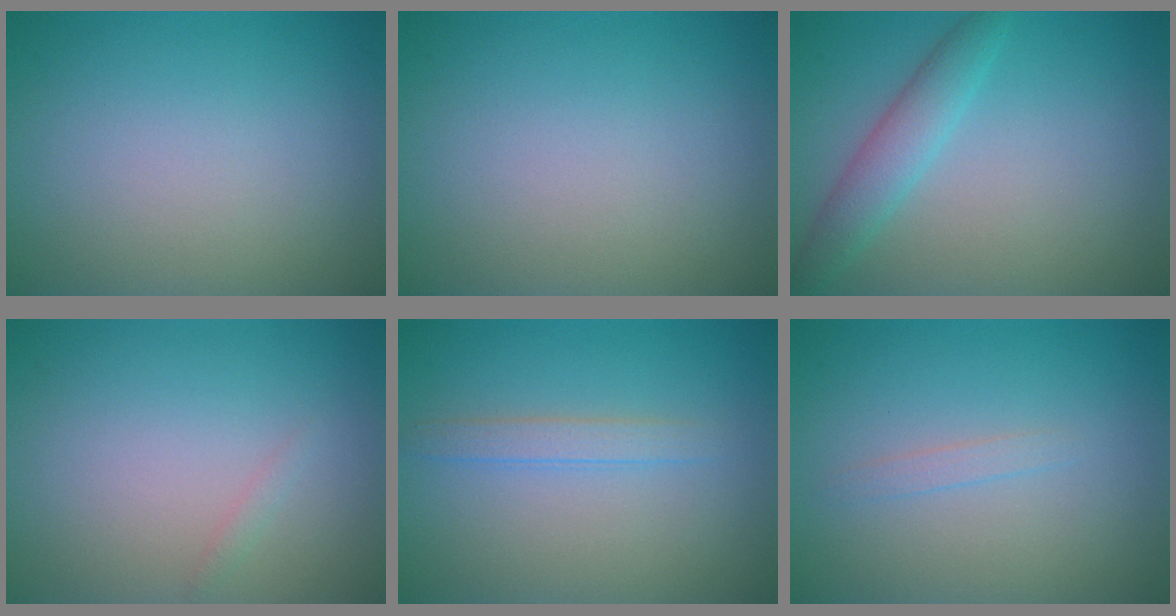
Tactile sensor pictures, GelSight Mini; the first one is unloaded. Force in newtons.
{"total": 0.0}
{"total": 3.0, "press": 3.0, "slide": 0.1}
{"total": 0.6, "press": 0.6, "slide": 0.1}
{"total": 1.8, "press": 1.8, "slide": 0.0}
{"total": 0.8, "press": 0.8, "slide": 0.0}